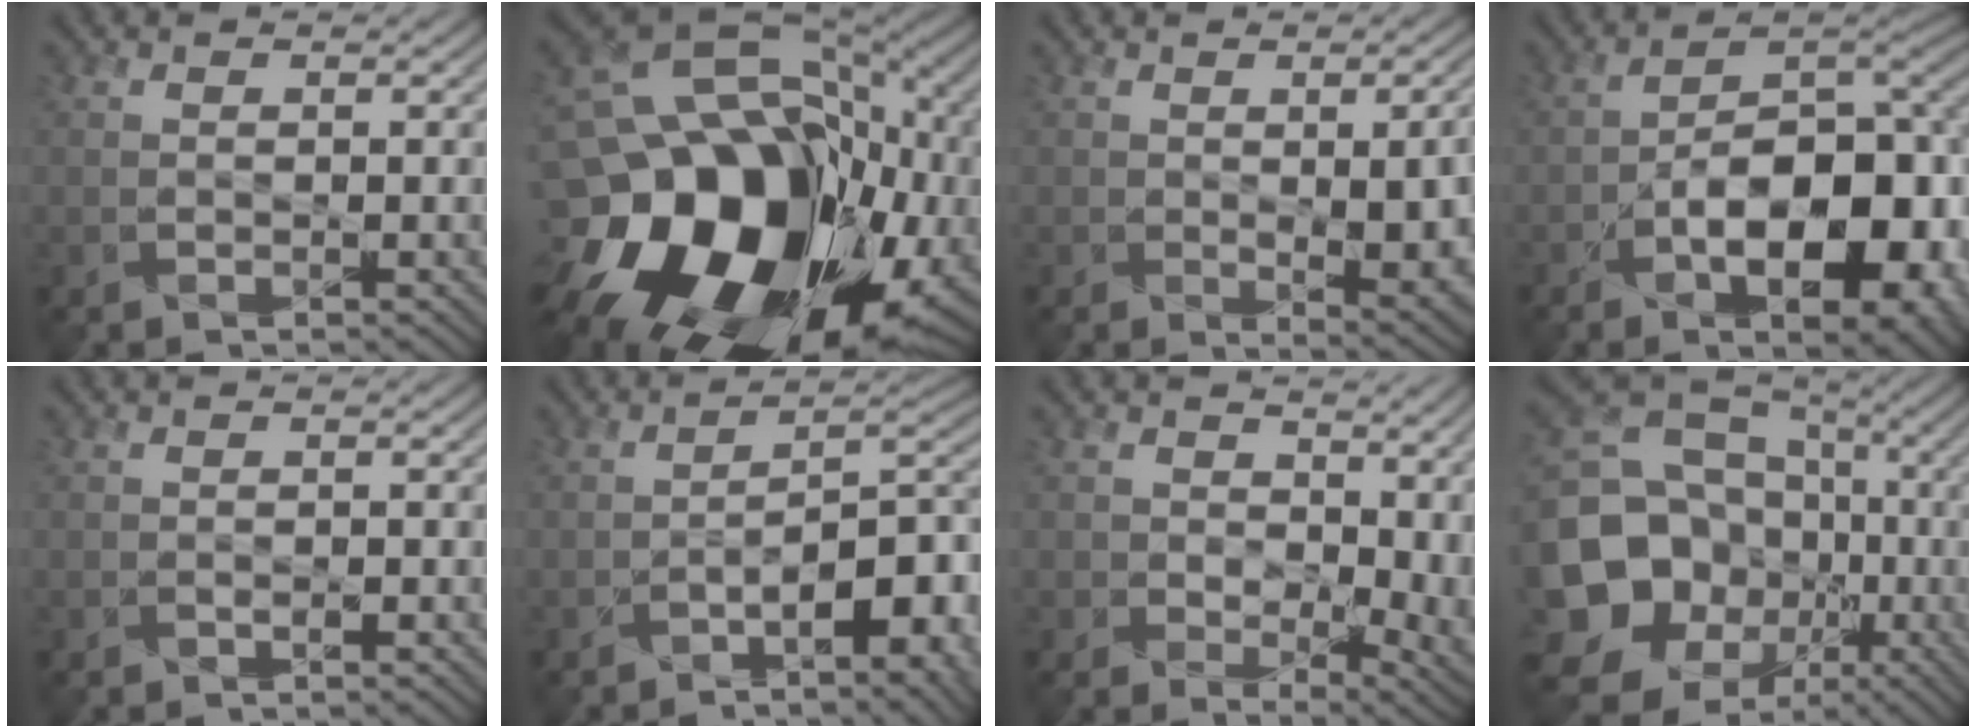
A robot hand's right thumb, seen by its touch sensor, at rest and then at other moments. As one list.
[{"total": 22.7, "force": [-5.3, 16.5, 14.6], "torque": [-0.305, -0.048, -0.076]}, {"total": 8.8, "force": [-1.0, 4.2, 7.7], "torque": [-0.103, -0.026, 0.011]}, {"total": 16.0, "force": [-5.3, 8.1, 12.7], "torque": [-0.170, -0.015, -0.083]}, {"total": 1.0, "force": [-0.6, 0.6, 0.5], "torque": [-0.008, -0.002, -0.009]}, {"total": 8.5, "force": [-4.0, 3.0, 6.9], "torque": [-0.095, -0.002, -0.059]}, {"total": 9.3, "force": [0.7, 6.9, 6.2], "torque": [-0.100, -0.034, 0.027]}, {"total": 21.7, "force": [-5.0, 18.5, 10.1], "torque": [-0.236, -0.021, -0.109]}]